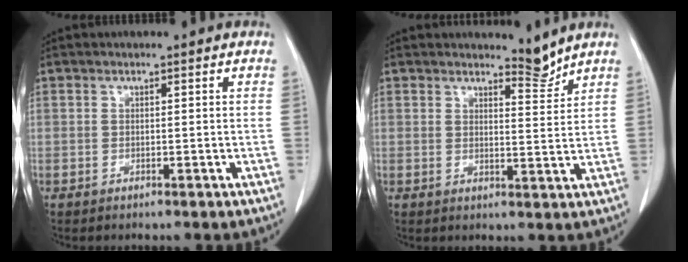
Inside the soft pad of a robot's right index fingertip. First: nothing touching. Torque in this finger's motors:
{"motor_torque": [-0.33, 0.32, 0.00, -0.01]}